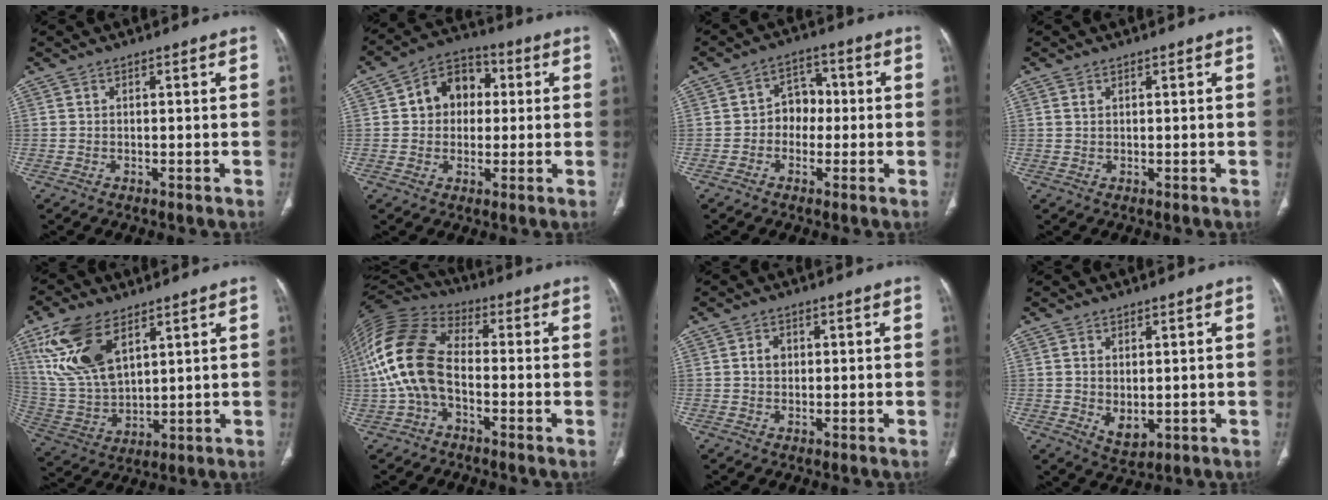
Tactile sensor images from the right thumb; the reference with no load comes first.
{"total": 9.9, "force": [1.6, 7.9, 5.8], "torque": [-0.051, 0.018, 0.014]}
{"total": 5.8, "force": [-0.6, 4.8, 3.2], "torque": [-0.012, 0.024, -0.022]}
{"total": 0.9, "force": [0.5, 0.5, 0.5], "torque": [-0.007, 0.002, 0.011]}
{"total": 16.1, "force": [8.2, 8.1, 11.3], "torque": [-0.224, -0.023, 0.171]}
{"total": 15.3, "force": [-1.8, 9.1, 12.1], "torque": [-0.258, 0.035, -0.044]}
{"total": 2.2, "force": [0.4, 1.8, 1.3], "torque": [-0.015, 0.005, 0.006]}
{"total": 4.5, "force": [-0.2, 2.8, 3.5], "torque": [-0.056, -0.009, 0.012]}